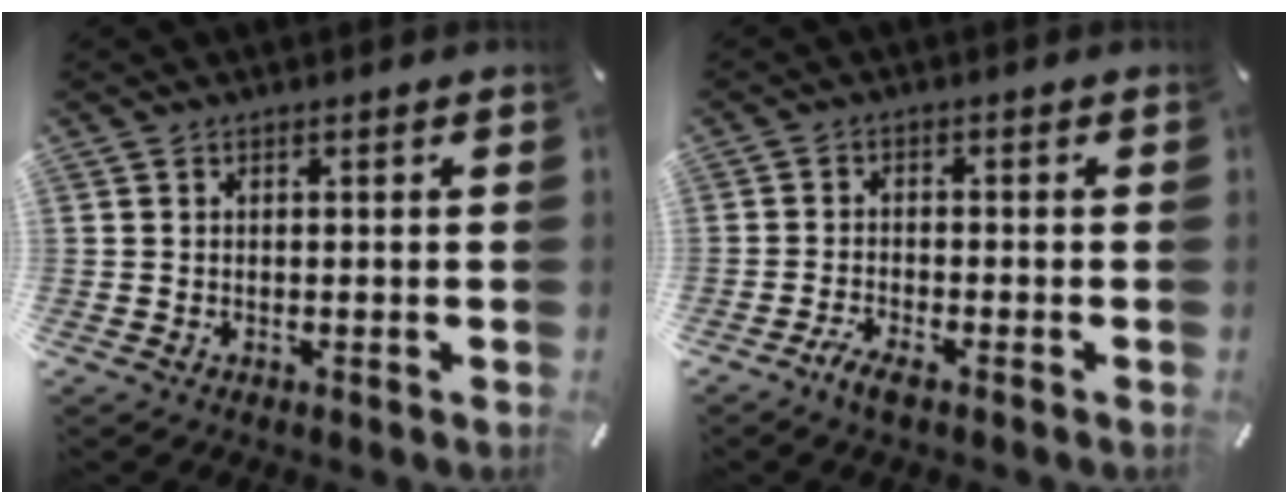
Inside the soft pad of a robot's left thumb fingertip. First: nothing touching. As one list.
[{"total": 3.1, "force": [-2.5, 0.7, 1.8], "torque": [-0.042, 0.007, -0.050]}]